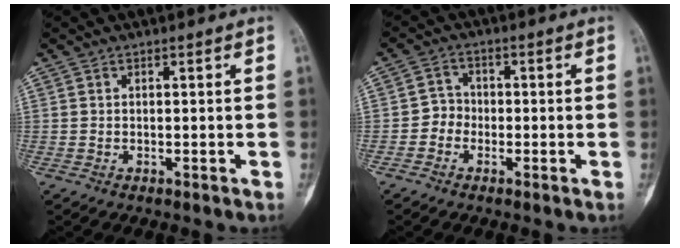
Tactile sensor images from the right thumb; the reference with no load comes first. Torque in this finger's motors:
{"motor_torque": [-0.17, 0.17, 0.06, -0.35, 0.00]}